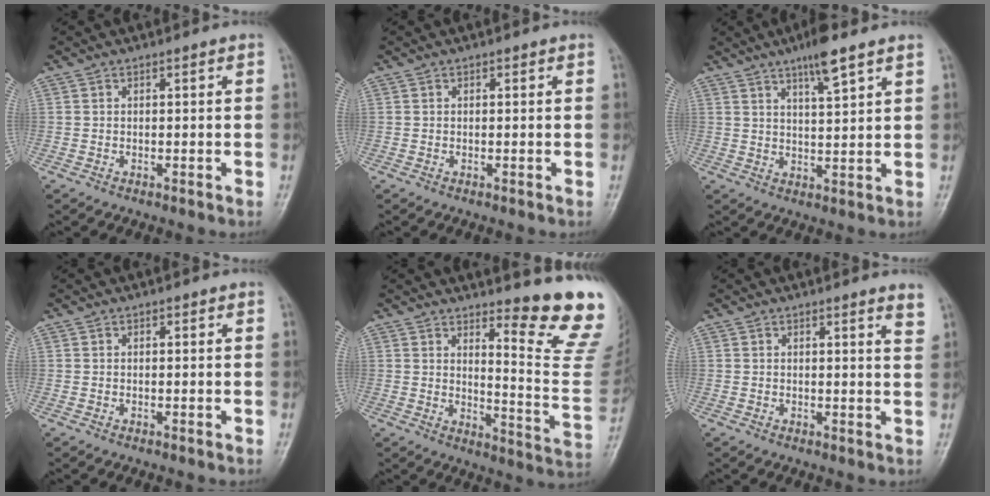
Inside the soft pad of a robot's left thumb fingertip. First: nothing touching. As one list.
[{"total": 0.0}, {"total": 7.0, "force": [4.6, 1.0, 5.1], "torque": [-0.084, -0.025, 0.077]}, {"total": 0.0}, {"total": 15.7, "force": [12.2, 1.6, 9.7], "torque": [-0.104, -0.146, 0.153]}, {"total": 2.5, "force": [2.1, 0.1, 1.4], "torque": [-0.016, -0.017, 0.017]}]